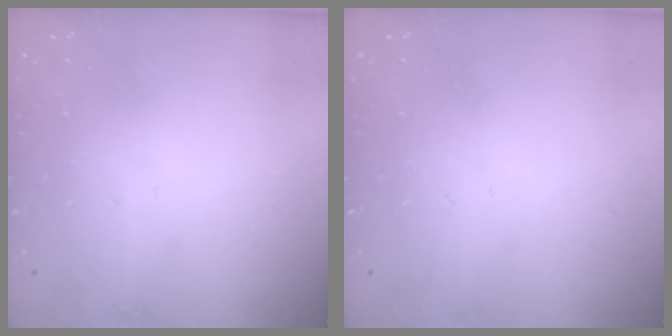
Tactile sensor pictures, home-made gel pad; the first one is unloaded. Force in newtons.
{"total": 0.0}